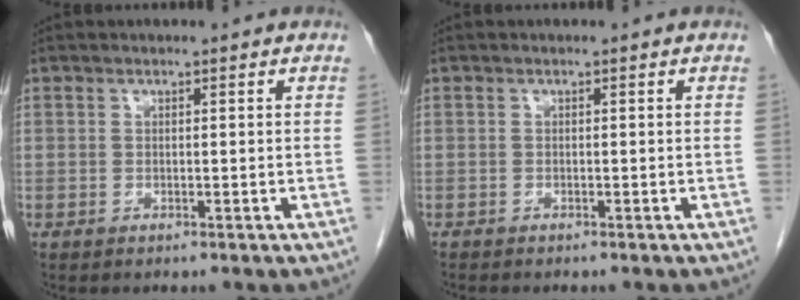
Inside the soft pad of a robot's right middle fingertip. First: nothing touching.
{"total": 0.5, "force": [-0.5, 0.1, 0.1], "torque": [-0.004, 0.000, -0.010]}